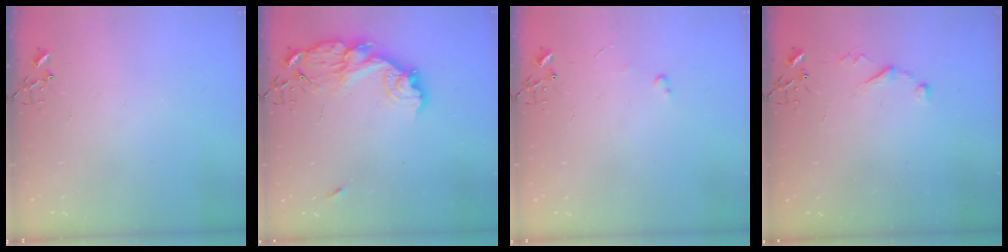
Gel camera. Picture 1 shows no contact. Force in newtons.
{"total": 15.3, "press": 15.2, "slide": 1.1}
{"total": 2.4, "press": 2.3, "slide": 0.4}
{"total": 6.6, "press": 6.6, "slide": 0.5}